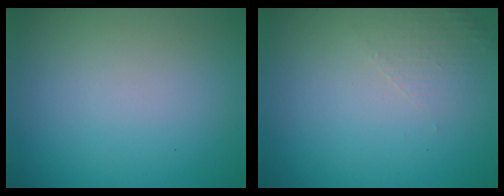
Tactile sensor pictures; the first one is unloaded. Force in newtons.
{"total": 1.3, "press": 1.2, "slide": 0.4}